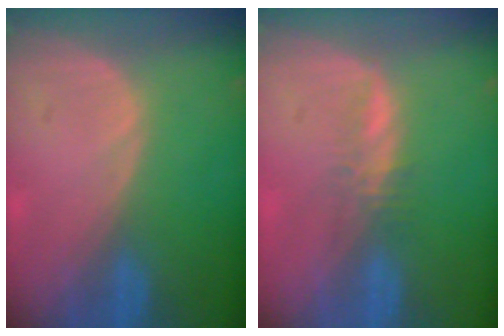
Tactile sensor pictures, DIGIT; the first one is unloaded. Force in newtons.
{"total": 2.0, "press": 1.8, "slide": 0.6}